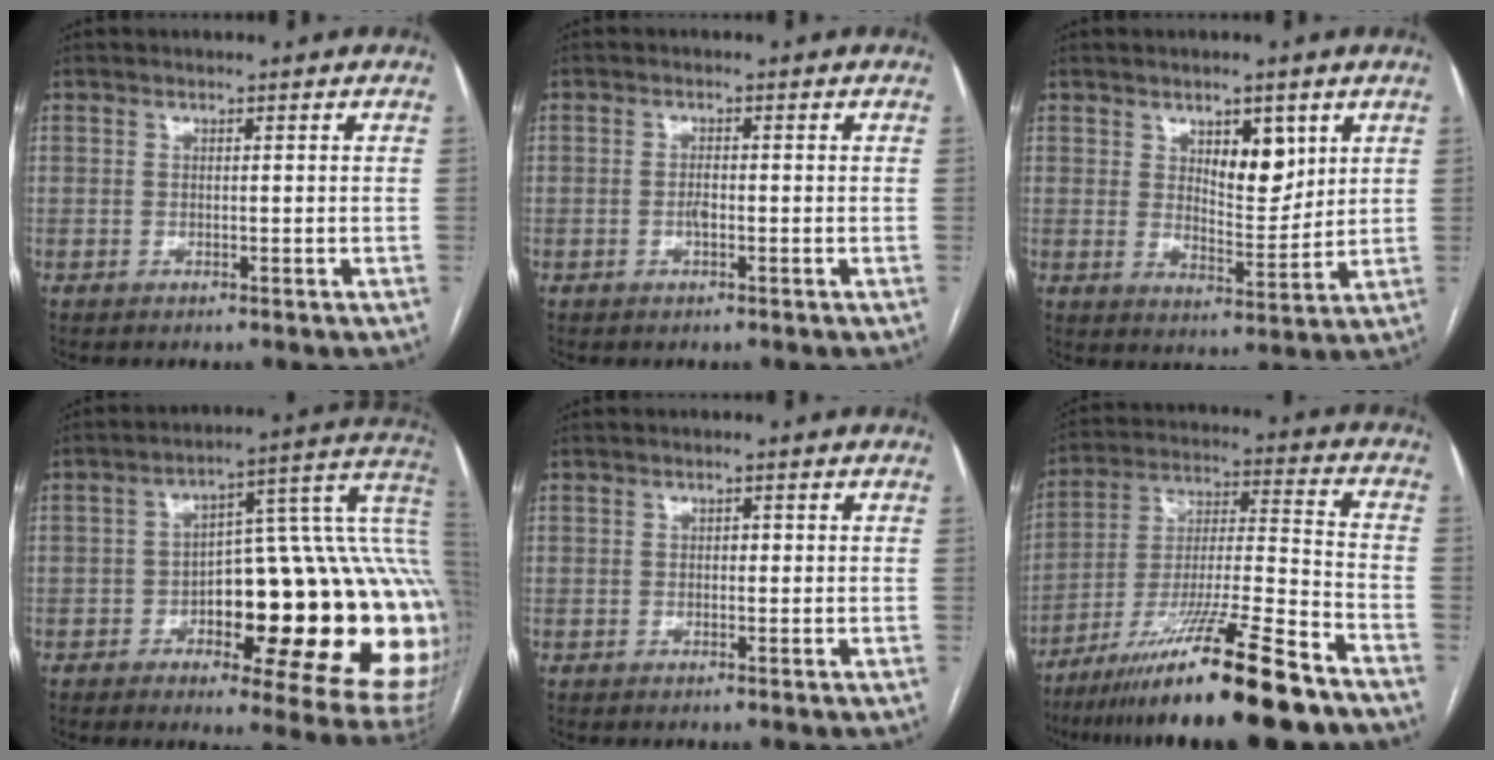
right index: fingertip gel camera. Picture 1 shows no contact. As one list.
[{"total": 1.5, "force": [-0.5, 0.5, 1.3], "torque": [-0.024, 0.002, -0.010]}, {"total": 7.0, "force": [3.3, 3.0, 5.4], "torque": [-0.082, -0.006, 0.056]}, {"total": 29.0, "force": [-3.5, 7.5, 27.8], "torque": [-0.264, 0.031, -0.037]}, {"total": 0.9, "force": [0.0, 0.6, 0.7], "torque": [-0.007, 0.004, -0.002]}, {"total": 21.2, "force": [-15.7, 0.3, 14.3], "torque": [-0.244, -0.031, -0.272]}]